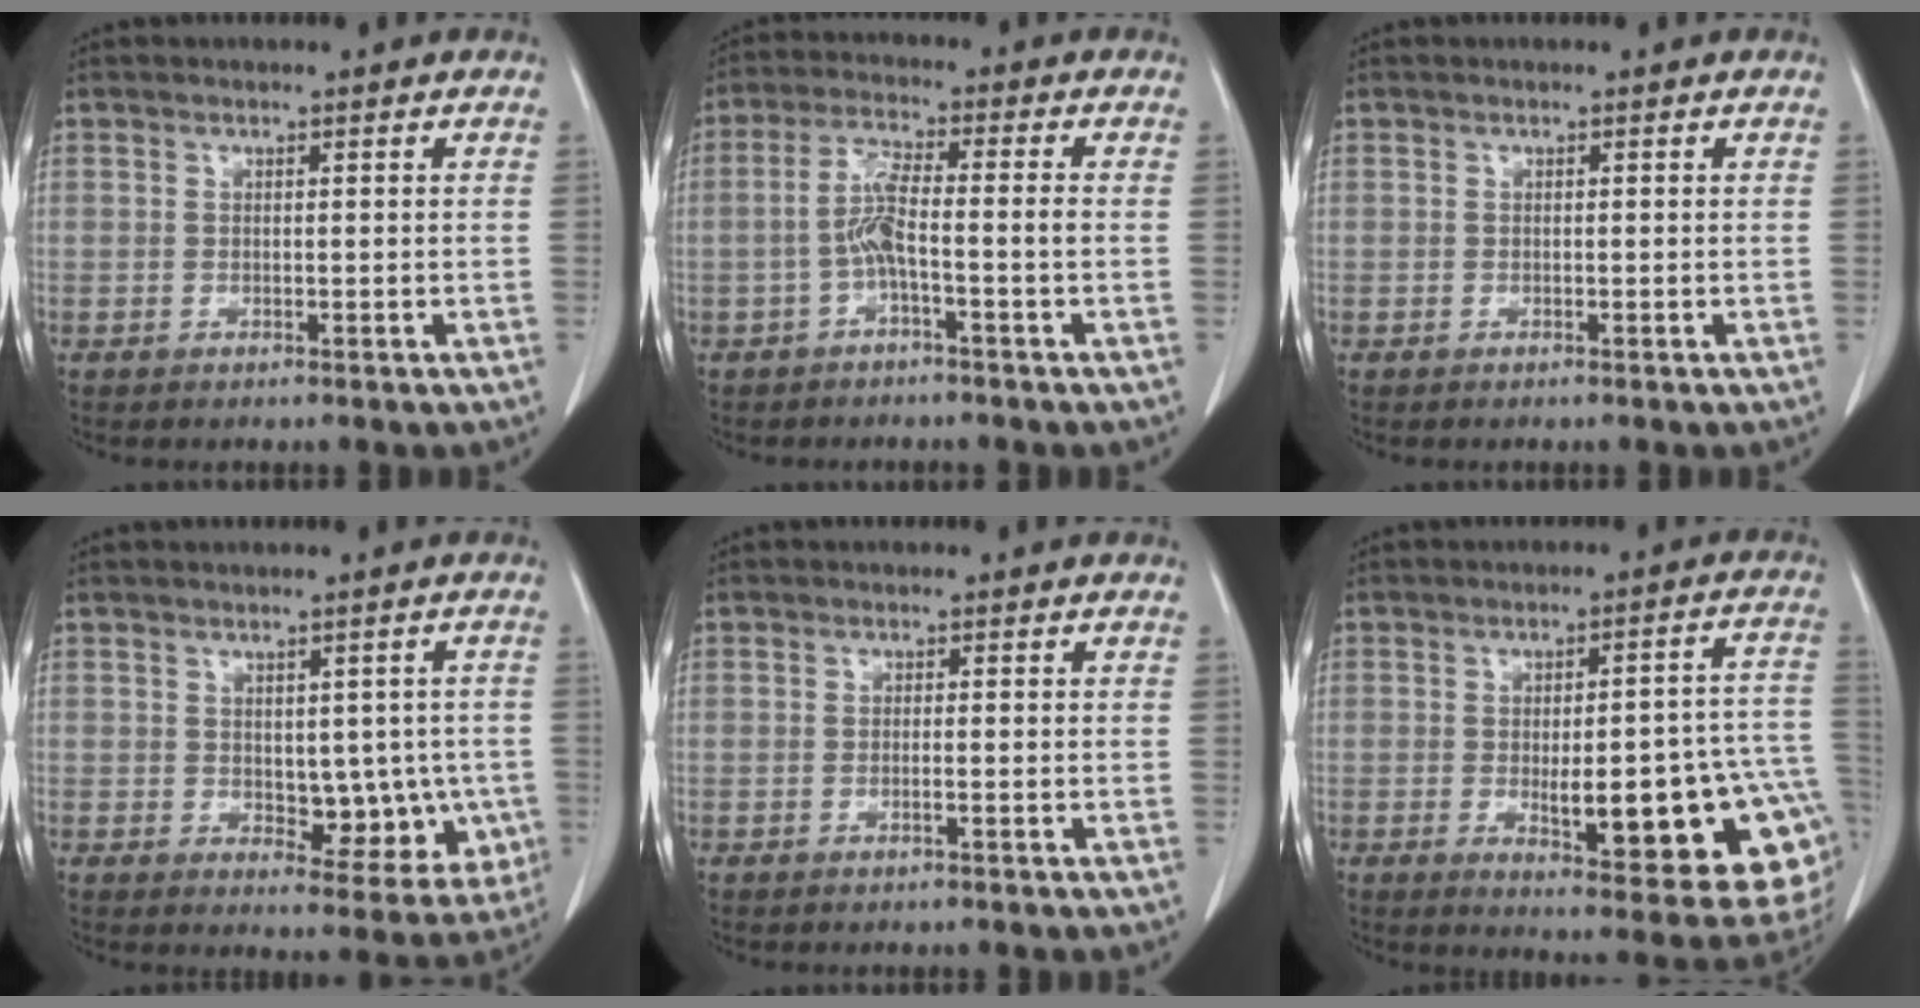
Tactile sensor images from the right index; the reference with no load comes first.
{"total": 5.3, "force": [-1.5, 0.2, 5.1], "torque": [-0.106, 0.014, -0.028]}
{"total": 0.0}
{"total": 8.3, "force": [-0.8, 4.8, 6.8], "torque": [-0.059, 0.006, 0.003]}
{"total": 0.7, "force": [-0.3, -0.1, 0.6], "torque": [-0.011, 0.000, -0.005]}
{"total": 21.1, "force": [-4.6, 5.3, 19.9], "torque": [-0.163, 0.020, -0.036]}